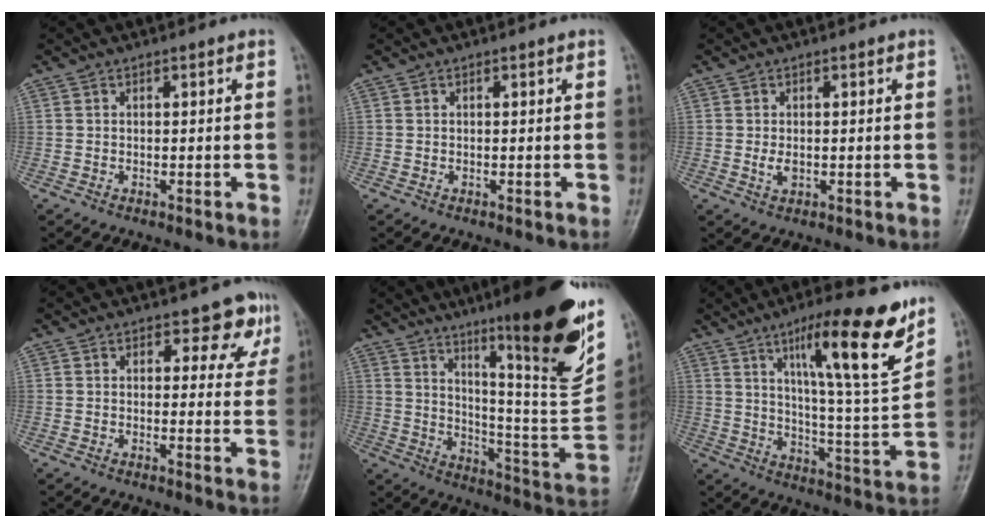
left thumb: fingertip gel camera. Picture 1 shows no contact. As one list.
[{"total": 0.0}, {"total": 2.1, "force": [-0.1, 1.2, 1.6], "torque": [-0.032, -0.004, -0.001]}, {"total": 5.8, "force": [3.5, 3.4, 3.0], "torque": [0.003, -0.016, 0.037]}, {"total": 25.5, "force": [14.9, 3.6, 20.4], "torque": [-0.268, -0.070, 0.236]}, {"total": 18.5, "force": [11.0, 2.7, 14.6], "torque": [-0.202, -0.062, 0.176]}]